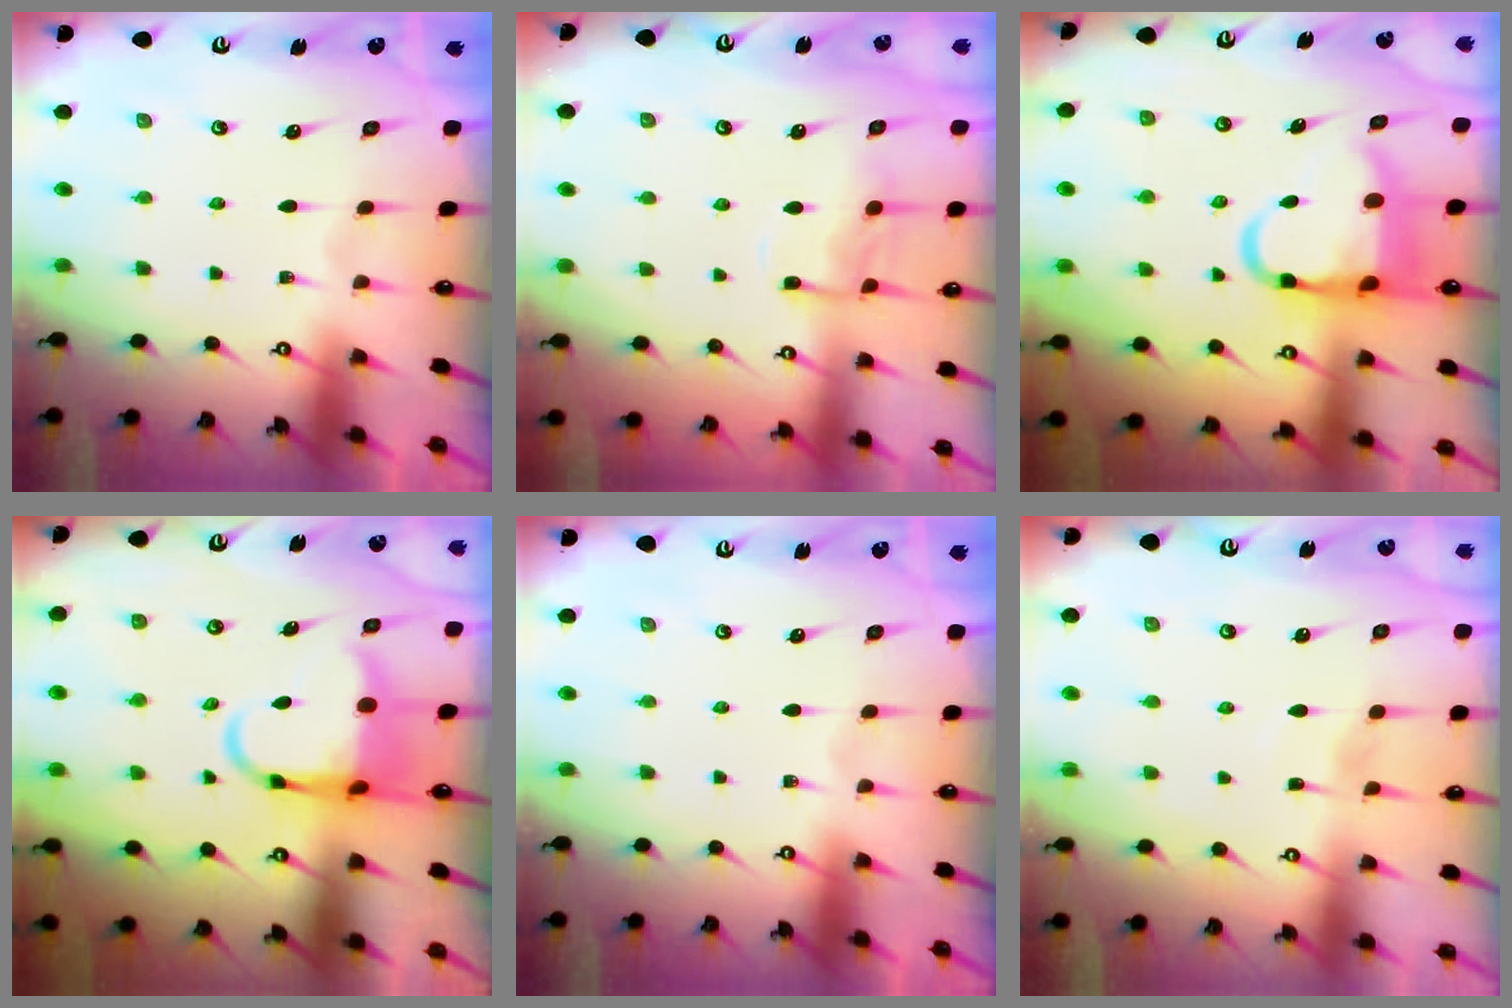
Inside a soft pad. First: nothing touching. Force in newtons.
{"total": 9.5, "press": 9.4, "slide": 1.0}
{"total": 11.0, "press": 10.8, "slide": 2.0}
{"total": 7.6, "press": 7.3, "slide": 1.9}
{"total": 0.0}
{"total": 4.4, "press": 4.3, "slide": 0.6}